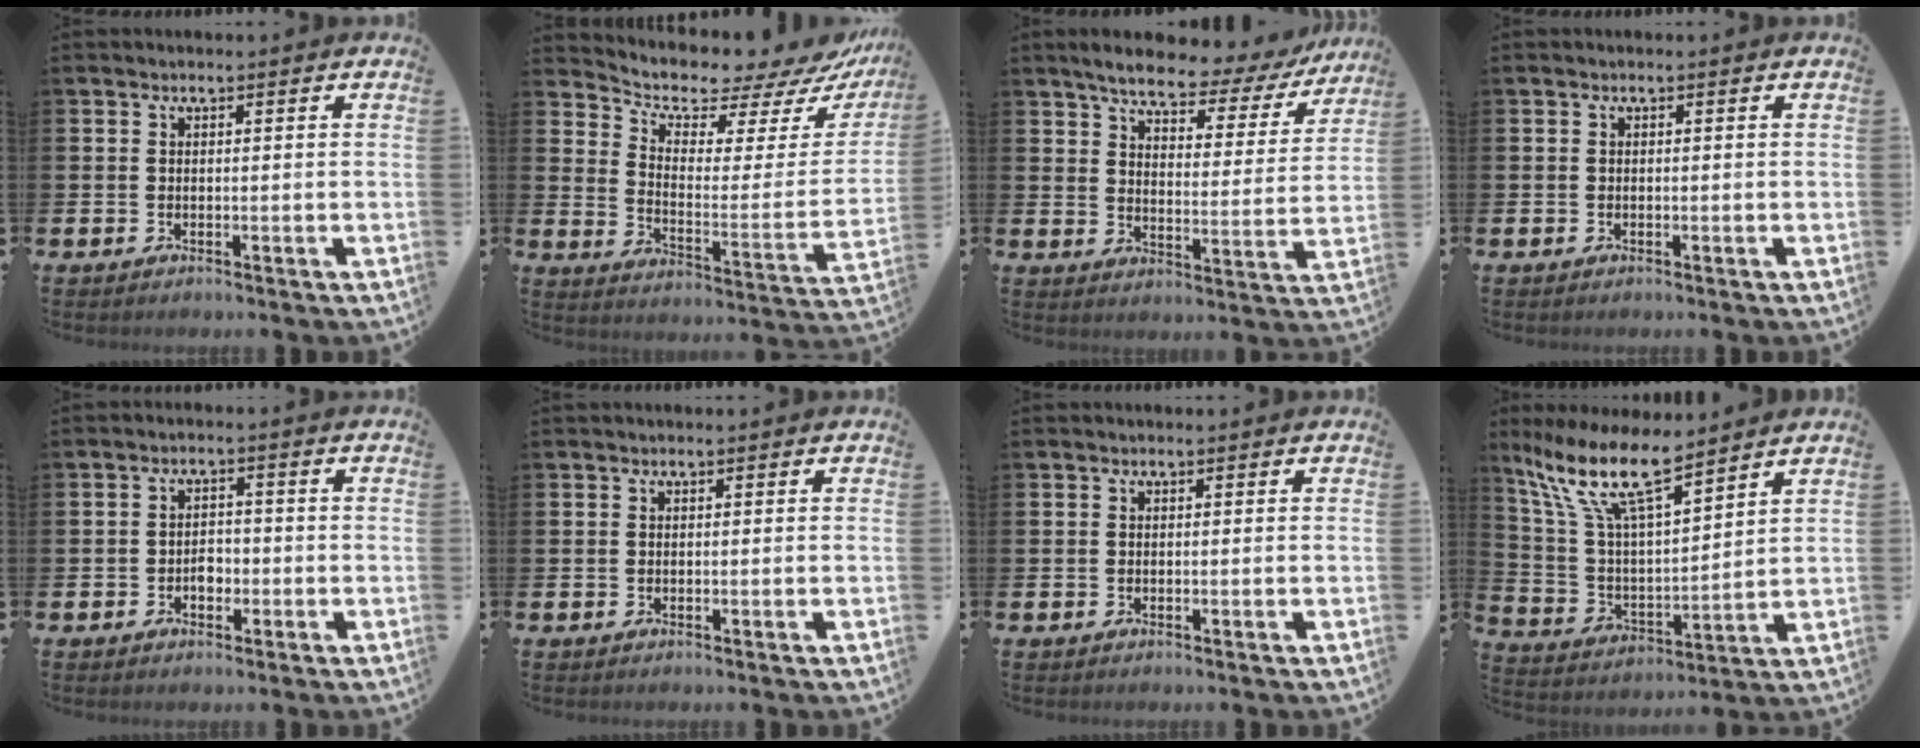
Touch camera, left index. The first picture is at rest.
{"total": 7.0, "force": [6.7, 1.8, 0.9], "torque": [-0.045, -0.066, 0.107]}
{"total": 6.6, "force": [5.8, 1.6, 2.6], "torque": [-0.071, -0.038, 0.094]}
{"total": 0.0}
{"total": 2.1, "force": [-0.8, 1.6, 1.2], "torque": [-0.020, 0.004, -0.019]}
{"total": 0.0}
{"total": 0.0}
{"total": 12.1, "force": [9.3, 2.8, 7.1], "torque": [-0.173, -0.041, 0.163]}